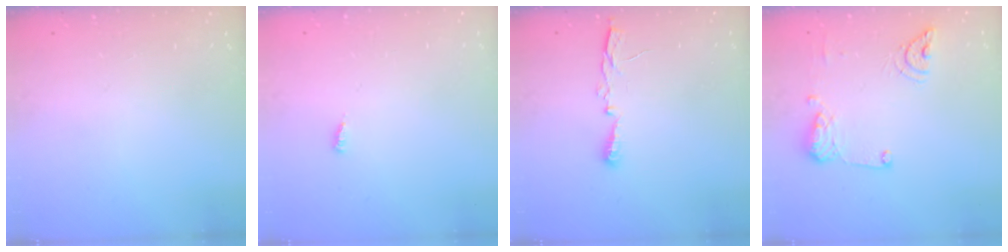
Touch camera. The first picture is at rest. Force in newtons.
{"total": 2.6, "press": 2.6, "slide": 0.3}
{"total": 5.2, "press": 5.1, "slide": 0.8}
{"total": 11.2, "press": 11.1, "slide": 1.5}